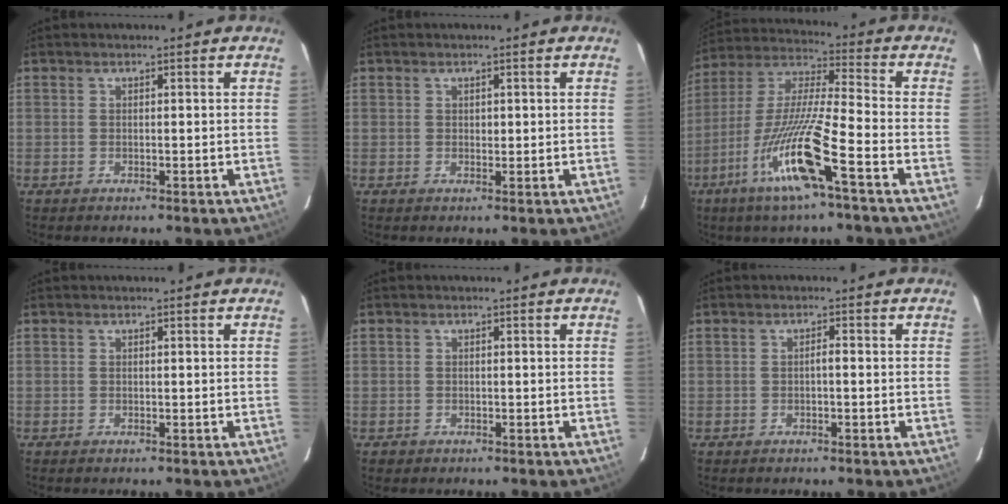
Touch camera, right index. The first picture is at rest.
{"total": 0.8, "force": [0.2, 0.6, 0.5], "torque": [-0.006, 0.000, 0.003]}
{"total": 15.7, "force": [-7.3, 0.1, 13.9], "torque": [-0.284, -0.018, -0.141]}
{"total": 0.0}
{"total": 0.8, "force": [-0.3, 0.7, -0.1], "torque": [-0.003, 0.004, -0.003]}
{"total": 0.9, "force": [-0.3, 0.2, 0.9], "torque": [-0.013, 0.003, -0.006]}